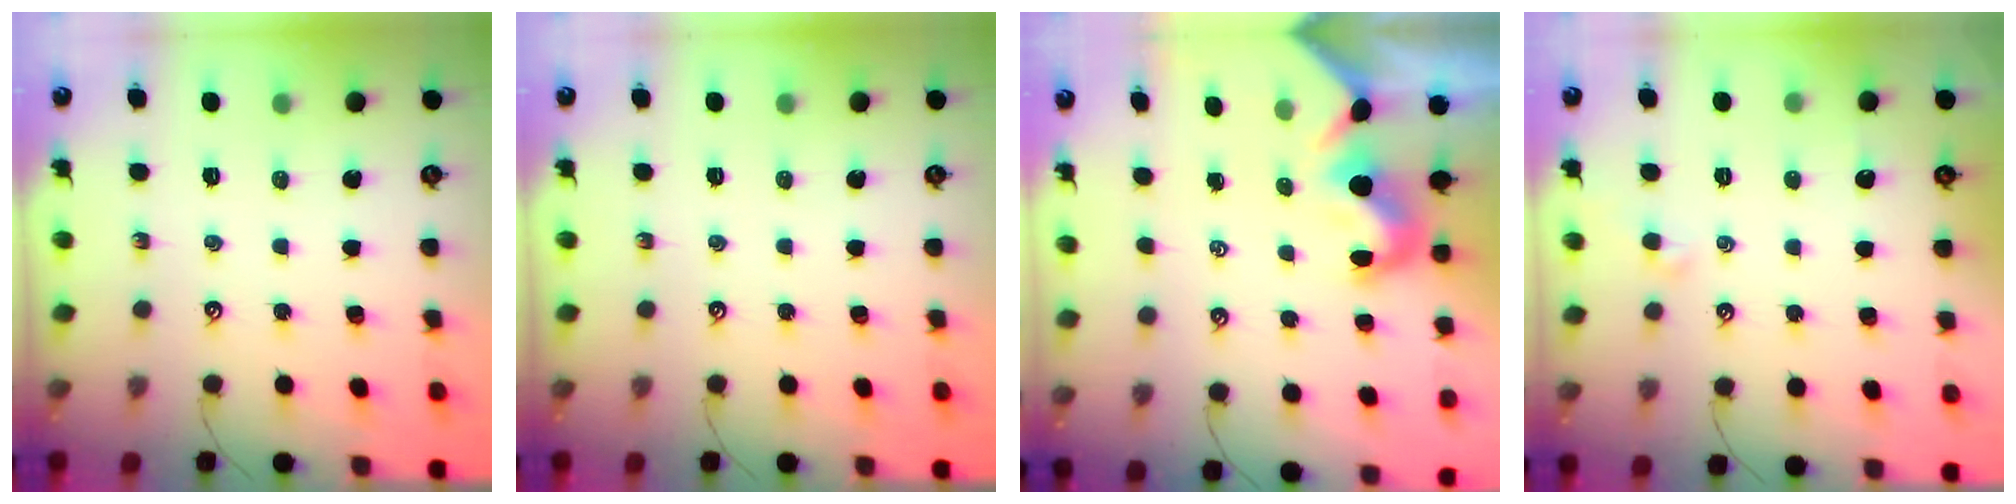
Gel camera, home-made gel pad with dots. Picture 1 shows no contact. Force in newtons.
{"total": 0.0}
{"total": 1.7, "press": 1.6, "slide": 0.5}
{"total": 0.5, "press": 0.2, "slide": 0.5}